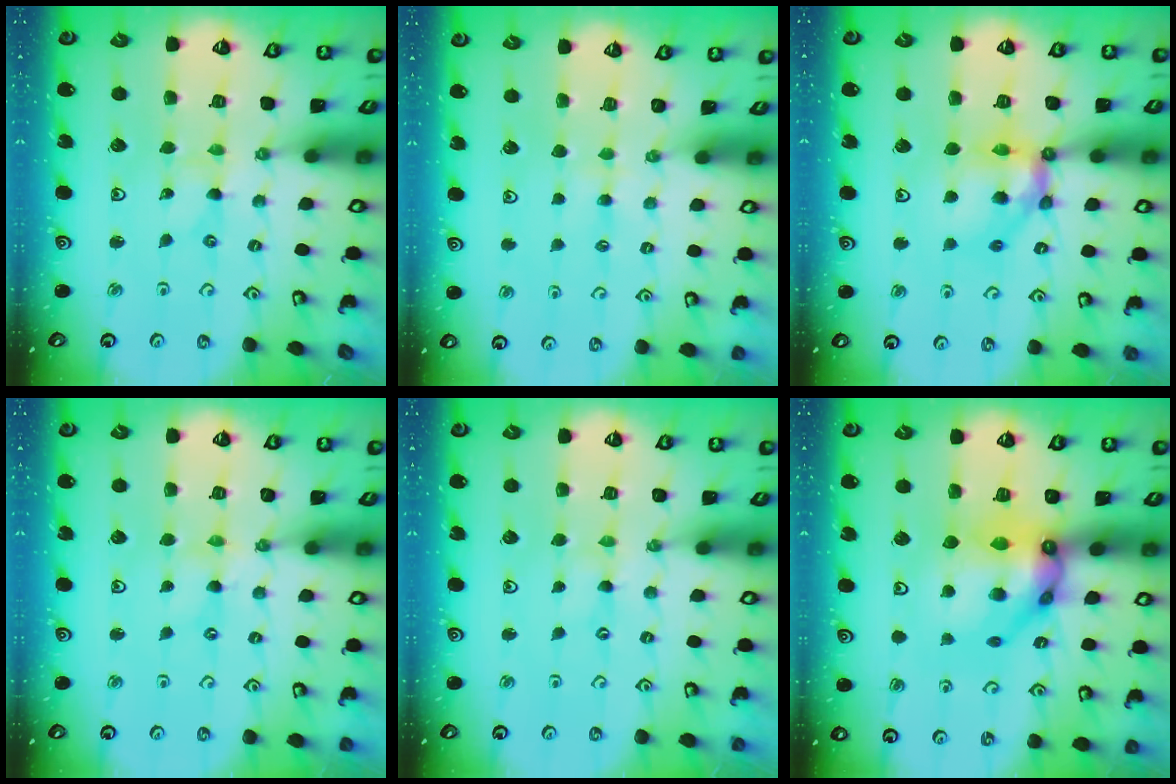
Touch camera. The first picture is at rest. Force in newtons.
{"total": 1.9, "press": 1.9, "slide": 0.4}
{"total": 11.8, "press": 11.7, "slide": 1.2}
{"total": 0.8, "press": 0.8, "slide": 0.2}
{"total": 0.0}
{"total": 14.9, "press": 14.8, "slide": 1.3}